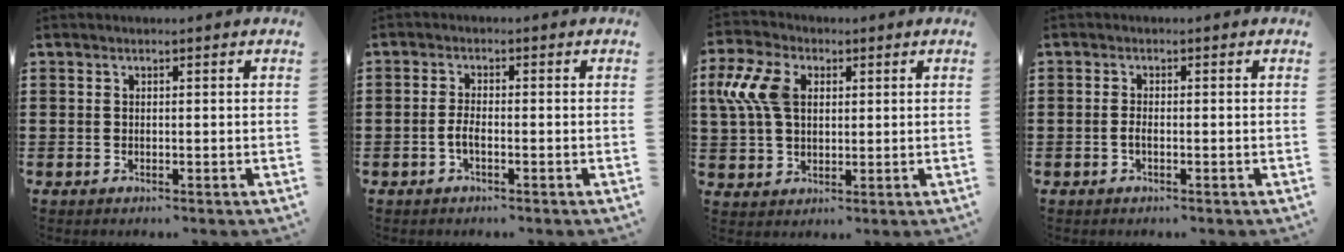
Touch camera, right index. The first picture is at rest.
{"total": 2.1, "force": [-0.9, 0.6, 1.9], "torque": [-0.041, -0.001, -0.018]}
{"total": 8.4, "force": [2.0, 5.4, 6.0], "torque": [-0.160, 0.007, 0.032]}
{"total": 1.2, "force": [-0.5, 0.3, 1.0], "torque": [-0.020, -0.002, -0.008]}